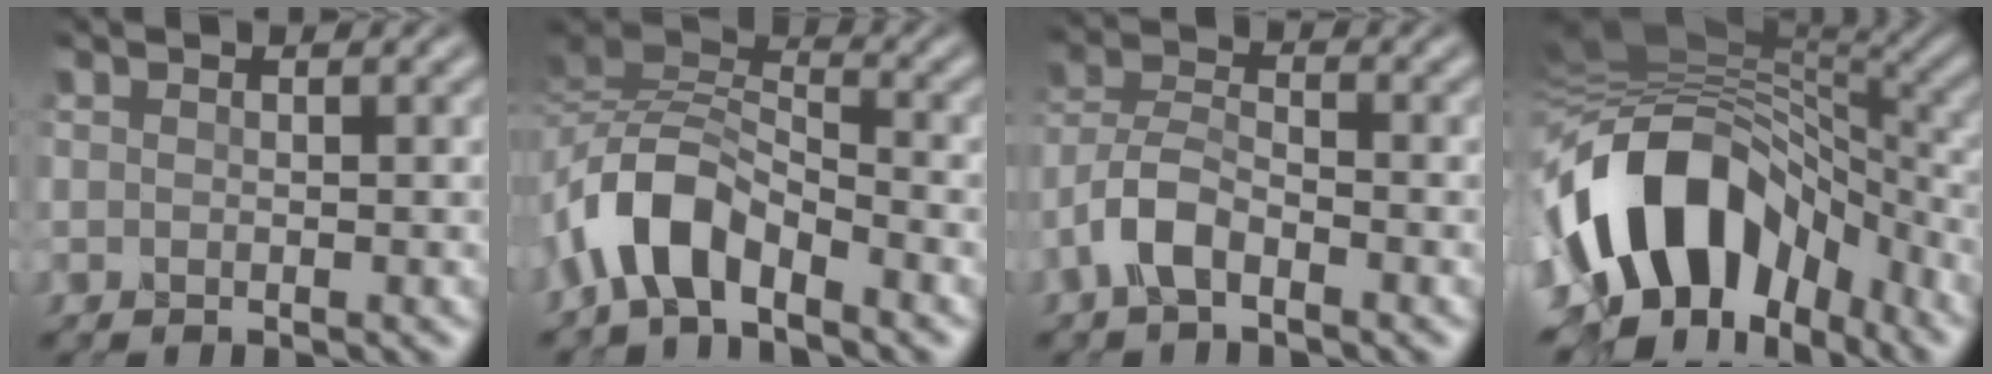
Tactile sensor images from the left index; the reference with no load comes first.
{"total": 5.2, "force": [-3.3, 2.1, 3.5], "torque": [-0.068, 0.012, -0.072]}
{"total": 3.6, "force": [-2.4, 1.3, 2.4], "torque": [-0.056, 0.013, -0.056]}
{"total": 13.9, "force": [-4.9, 9.0, 9.4], "torque": [-0.177, 0.016, -0.086]}